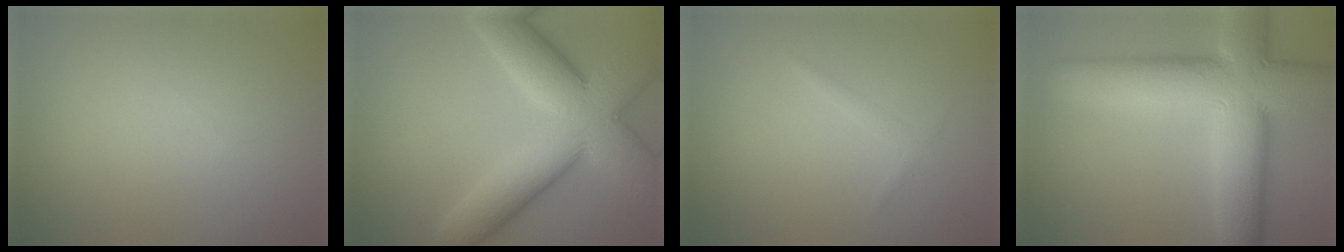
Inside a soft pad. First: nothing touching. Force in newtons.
{"total": 11.9, "press": 11.8, "slide": 0.5}
{"total": 0.8, "press": 0.8, "slide": 0.1}
{"total": 12.0, "press": 12.0, "slide": 1.0}